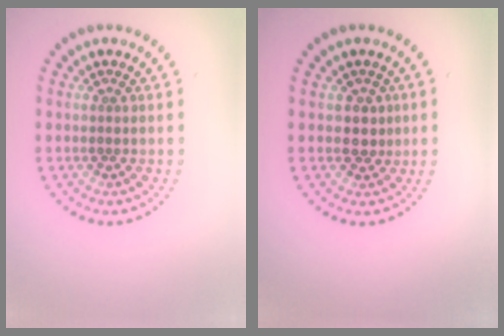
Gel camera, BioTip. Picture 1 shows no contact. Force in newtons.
{"total": 1.5, "press": 1.3, "slide": 0.9}